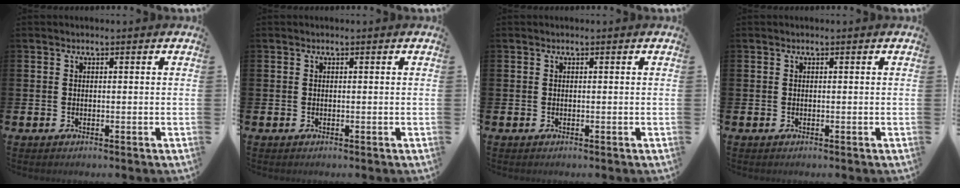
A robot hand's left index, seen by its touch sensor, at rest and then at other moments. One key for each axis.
{"total": 0.0}
{"total": 0.0}
{"total": 0.0}